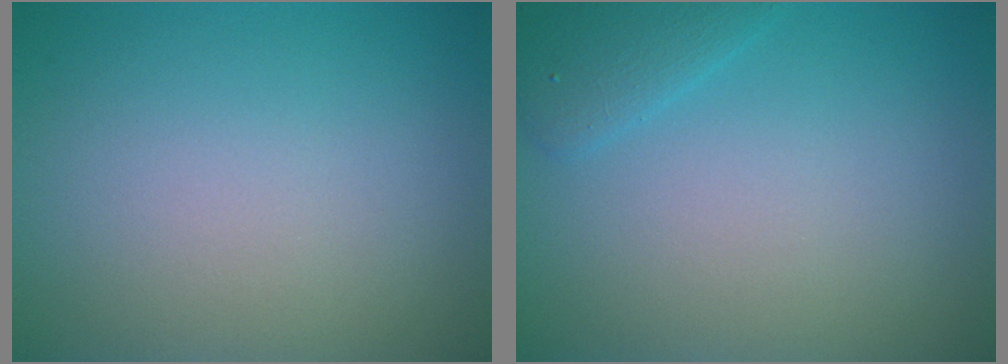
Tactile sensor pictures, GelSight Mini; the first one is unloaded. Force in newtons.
{"total": 1.9, "press": 1.9, "slide": 0.1}